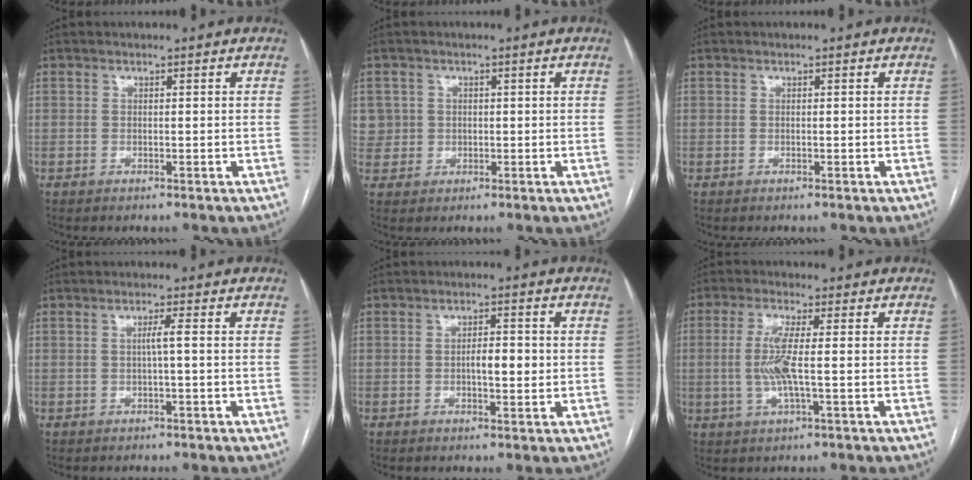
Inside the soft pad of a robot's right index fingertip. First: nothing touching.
{"total": 3.4, "force": [0.7, 3.3, -0.2], "torque": [0.021, 0.009, 0.014]}
{"total": 0.0}
{"total": 1.5, "force": [-0.1, -0.3, 1.5], "torque": [-0.026, 0.003, -0.001]}
{"total": 3.5, "force": [-0.2, 1.1, 3.3], "torque": [-0.053, 0.003, -0.003]}
{"total": 5.9, "force": [-0.3, 0.4, 5.9], "torque": [-0.129, -0.005, -0.010]}